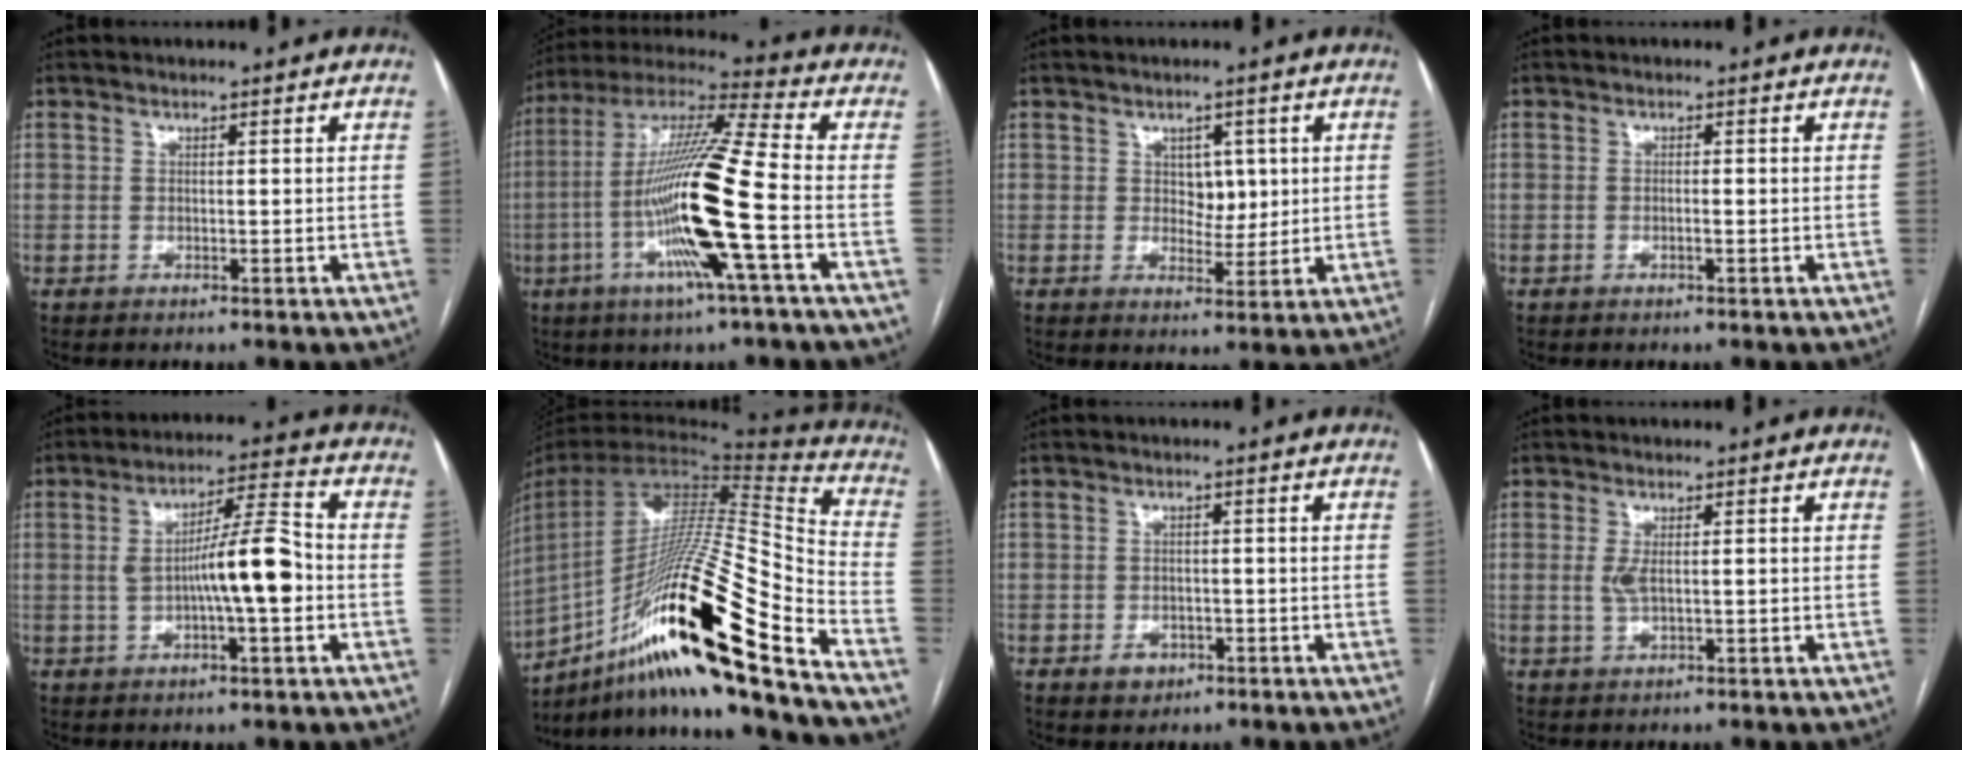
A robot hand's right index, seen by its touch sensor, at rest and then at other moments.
{"total": 18.0, "force": [-4.6, -0.7, 17.4], "torque": [-0.344, -0.009, -0.100]}
{"total": 3.8, "force": [1.0, 2.5, 2.7], "torque": [-0.032, 0.001, 0.020]}
{"total": 0.8, "force": [-0.3, 0.0, 0.8], "torque": [-0.015, 0.000, -0.004]}
{"total": 10.0, "force": [-1.2, 1.1, 9.9], "torque": [-0.165, 0.017, -0.025]}
{"total": 30.9, "force": [-16.8, 2.5, 25.8], "torque": [-0.458, -0.029, -0.298]}
{"total": 3.1, "force": [-1.5, 2.5, 1.0], "torque": [-0.010, 0.007, -0.016]}
{"total": 2.5, "force": [-0.1, 0.8, 2.4], "torque": [-0.052, -0.001, 0.002]}